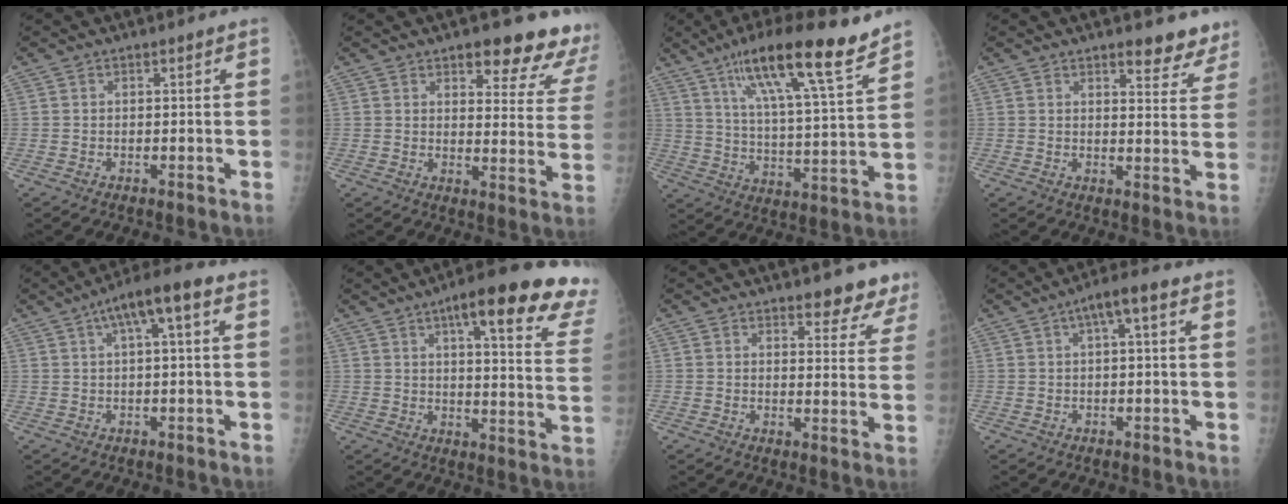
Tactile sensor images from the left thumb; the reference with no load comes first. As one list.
[{"total": 15.1, "force": [11.5, 5.1, 8.3], "torque": [-0.055, -0.067, 0.126]}, {"total": 19.1, "force": [12.9, 2.5, 13.9], "torque": [-0.212, -0.050, 0.211]}, {"total": 7.4, "force": [6.2, 2.8, 2.9], "torque": [0.003, -0.036, 0.065]}, {"total": 8.0, "force": [2.6, 1.9, 7.3], "torque": [-0.128, 0.031, 0.037]}, {"total": 22.8, "force": [15.5, 3.9, 16.2], "torque": [-0.187, -0.057, 0.183]}, {"total": 7.3, "force": [6.4, 2.7, 2.5], "torque": [0.008, -0.037, 0.061]}, {"total": 4.9, "force": [1.3, 1.2, 4.6], "torque": [-0.078, 0.021, 0.016]}]